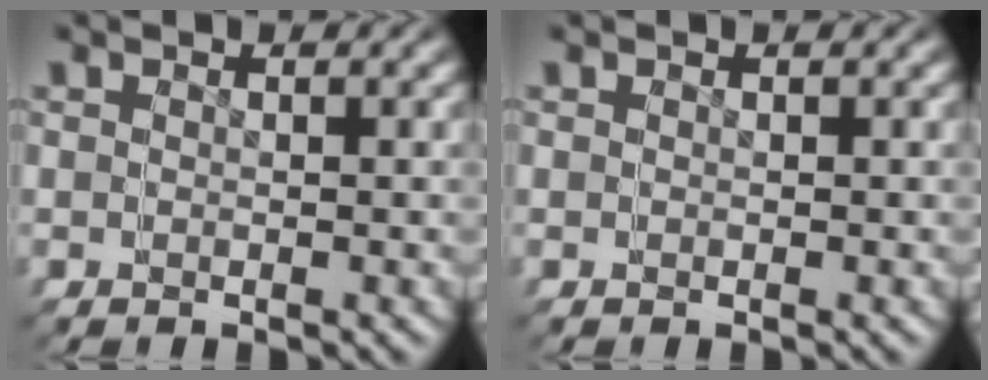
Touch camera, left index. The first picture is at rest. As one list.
[{"total": 0.0}]